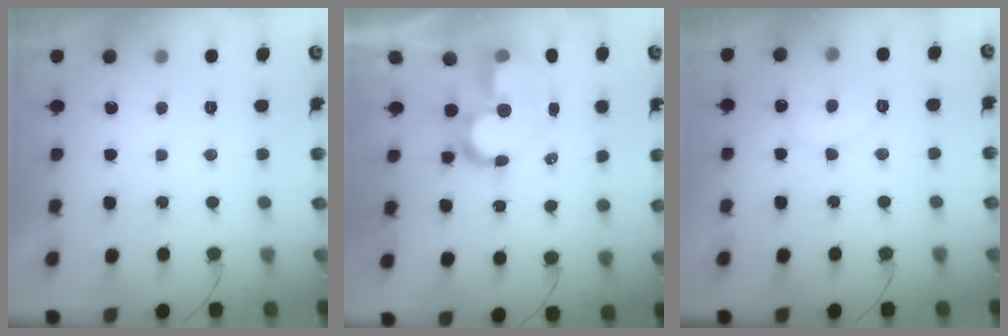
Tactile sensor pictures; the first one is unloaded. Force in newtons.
{"total": 11.2, "press": 11.1, "slide": 0.9}
{"total": 8.8, "press": 8.8, "slide": 0.7}